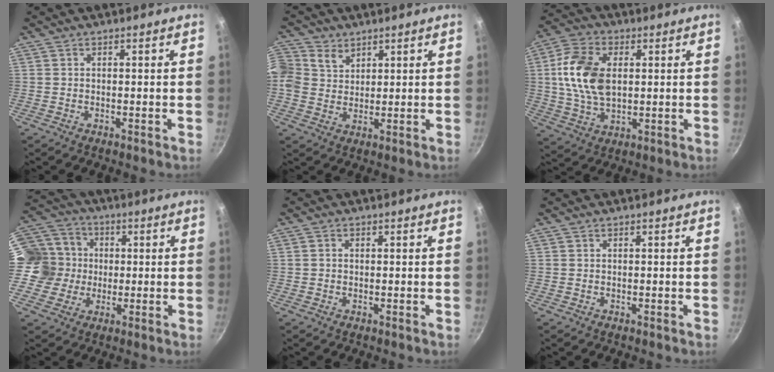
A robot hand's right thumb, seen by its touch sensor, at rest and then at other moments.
{"total": 8.1, "force": [3.5, 6.8, 2.6], "torque": [-0.042, 0.007, 0.064]}
{"total": 13.5, "force": [1.9, 8.4, 10.3], "torque": [-0.187, 0.002, 0.032]}
{"total": 11.5, "force": [-0.2, 10.9, 3.7], "torque": [-0.037, 0.026, -0.018]}
{"total": 0.8, "force": [0.0, 0.7, 0.4], "torque": [-0.006, 0.005, 0.000]}
{"total": 0.0}